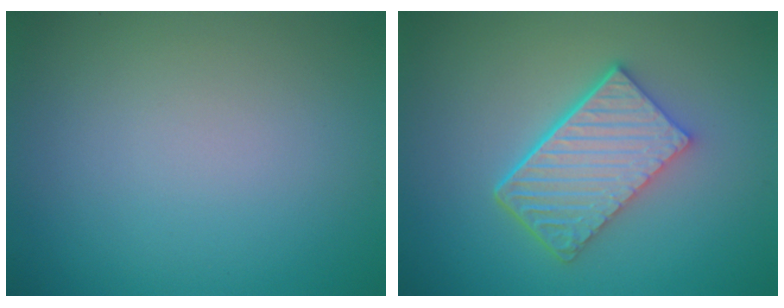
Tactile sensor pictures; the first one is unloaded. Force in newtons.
{"total": 5.8, "press": 4.3, "slide": 4.0}